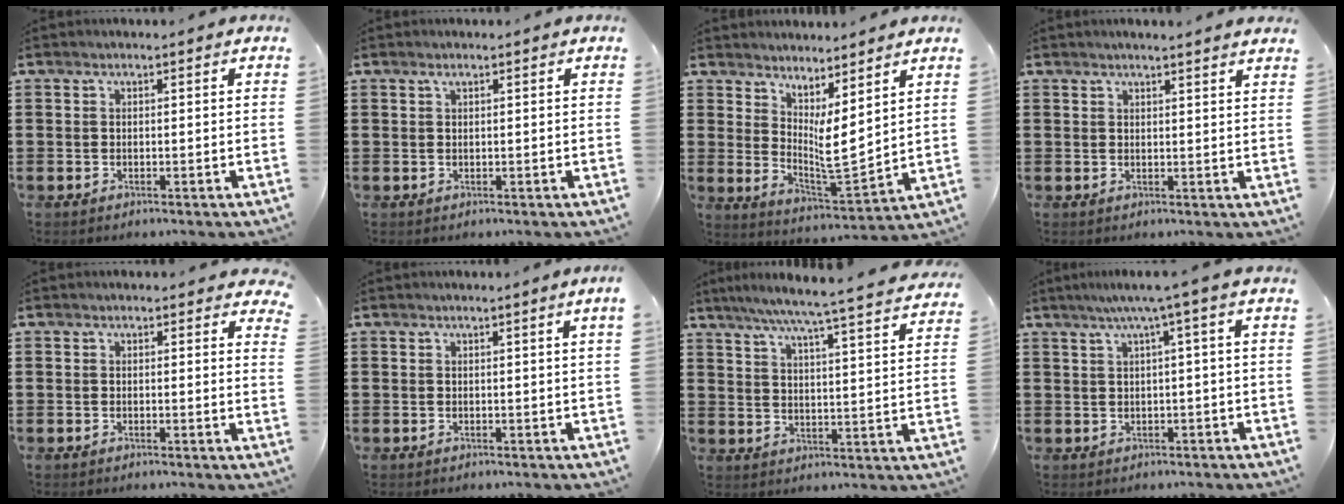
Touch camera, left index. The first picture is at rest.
{"total": 0.6, "force": [0.4, 0.1, 0.5], "torque": [-0.013, 0.001, 0.007]}
{"total": 4.9, "force": [2.3, 1.0, 4.2], "torque": [-0.072, -0.039, 0.036]}
{"total": 1.8, "force": [1.8, -0.3, 0.4], "torque": [-0.011, -0.001, 0.034]}
{"total": 1.0, "force": [0.9, 0.3, 0.4], "torque": [-0.004, 0.000, 0.015]}
{"total": 0.8, "force": [0.4, -0.4, 0.6], "torque": [-0.009, -0.006, 0.007]}
{"total": 6.4, "force": [5.7, -0.9, 2.8], "torque": [-0.076, -0.045, 0.093]}
{"total": 3.4, "force": [0.6, -0.5, 3.3], "torque": [-0.062, -0.004, 0.005]}